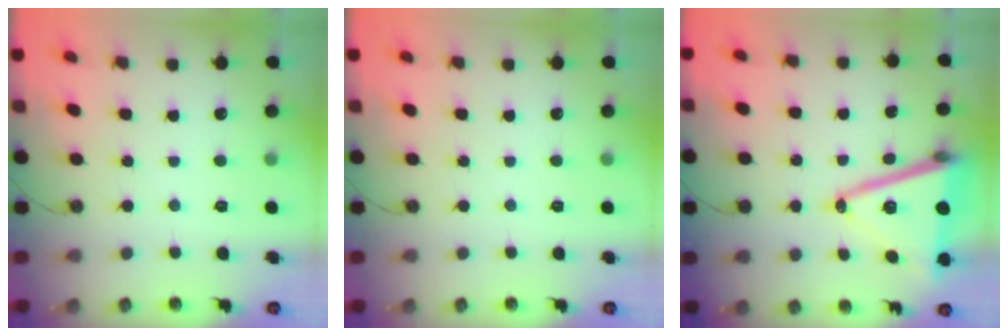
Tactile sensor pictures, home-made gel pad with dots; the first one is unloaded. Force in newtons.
{"total": 0.0}
{"total": 18.5, "press": 18.1, "slide": 3.9}